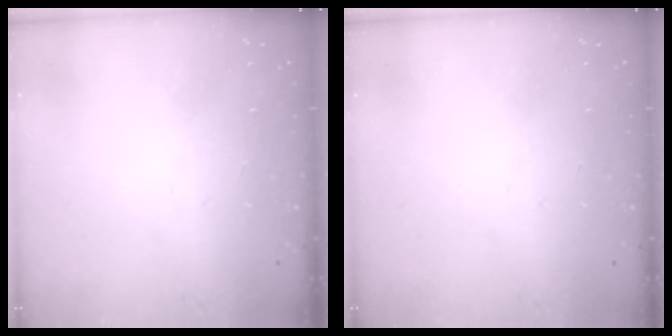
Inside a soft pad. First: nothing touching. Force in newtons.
{"total": 0.0}